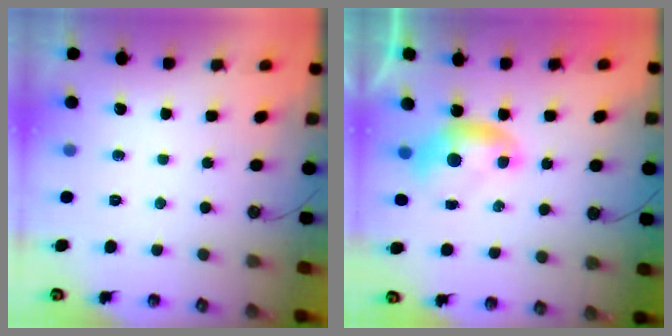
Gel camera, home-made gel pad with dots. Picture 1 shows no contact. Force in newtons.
{"total": 0.0}